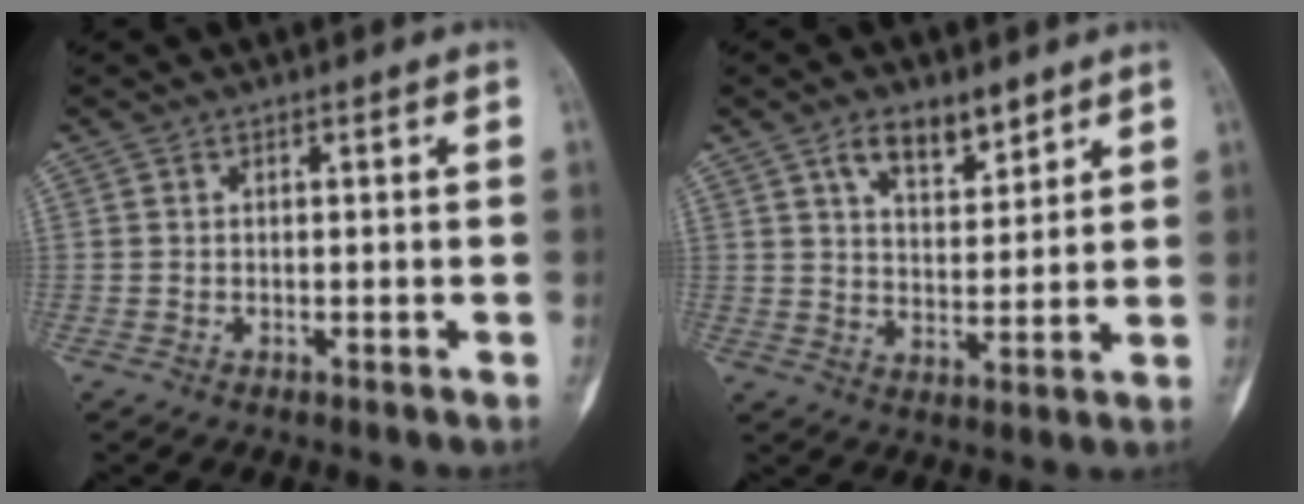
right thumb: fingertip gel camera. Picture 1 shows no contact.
{"total": 8.2, "force": [5.2, 4.0, 5.0], "torque": [-0.057, -0.033, 0.090]}